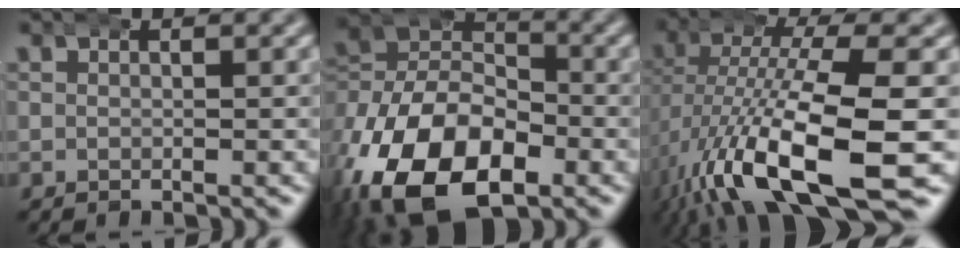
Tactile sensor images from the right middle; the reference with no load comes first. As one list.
[{"total": 12.4, "force": [-2.4, 8.6, 8.6], "torque": [-0.171, -0.040, -0.028]}, {"total": 10.1, "force": [-3.9, 3.6, 8.6], "torque": [-0.171, -0.031, -0.041]}]